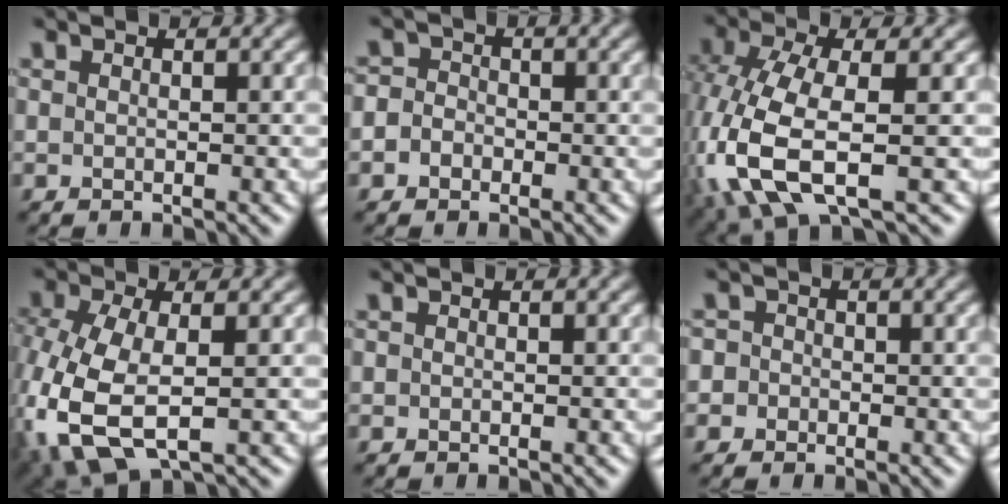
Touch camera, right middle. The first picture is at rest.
{"total": 2.8, "force": [-0.5, 2.6, 1.0], "torque": [0.009, 0.014, -0.037]}
{"total": 8.3, "force": [-1.9, 3.9, 7.0], "torque": [-0.173, -0.008, -0.043]}
{"total": 8.9, "force": [-2.2, 4.9, 7.1], "torque": [-0.181, -0.017, -0.042]}
{"total": 0.0}
{"total": 2.5, "force": [-0.1, 2.4, 0.7], "torque": [0.015, 0.018, -0.033]}